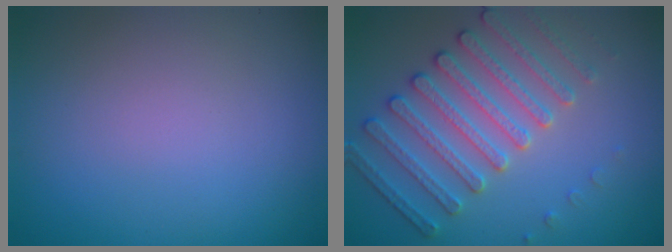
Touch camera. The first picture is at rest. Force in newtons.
{"total": 4.2, "press": 4.2, "slide": 0.5}